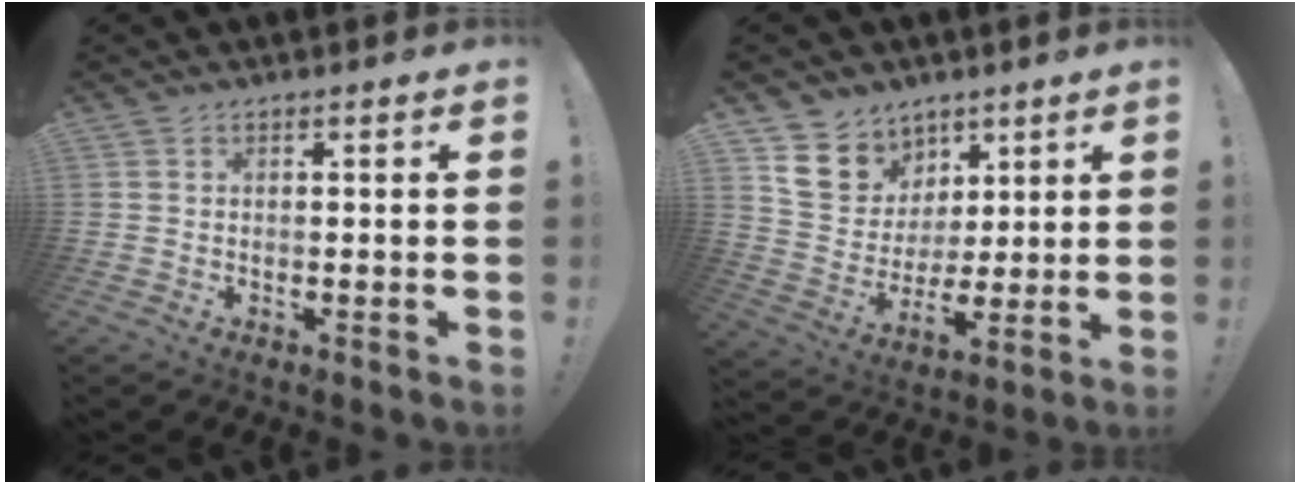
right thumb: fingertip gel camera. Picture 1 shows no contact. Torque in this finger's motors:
{"motor_torque": [0.24, 0.30, 0.15, 0.09, 0.09]}